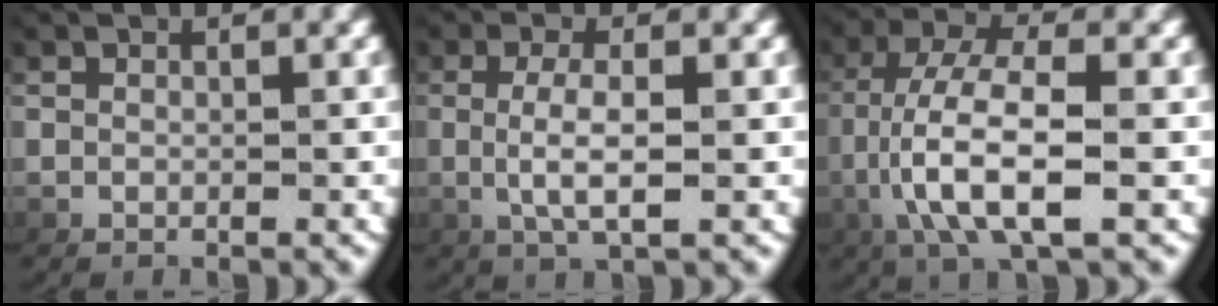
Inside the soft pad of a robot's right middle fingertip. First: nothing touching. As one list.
[{"total": 3.4, "force": [0.0, 0.5, 3.4], "torque": [-0.076, -0.007, 0.008]}, {"total": 6.6, "force": [-0.7, 2.4, 6.2], "torque": [-0.146, -0.018, 0.005]}]